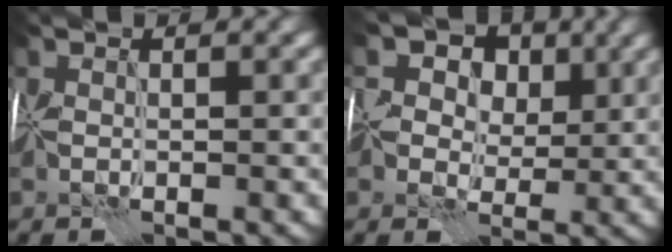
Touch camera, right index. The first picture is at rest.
{"total": 6.5, "force": [2.3, 5.0, 3.4], "torque": [-0.047, 0.010, 0.018]}